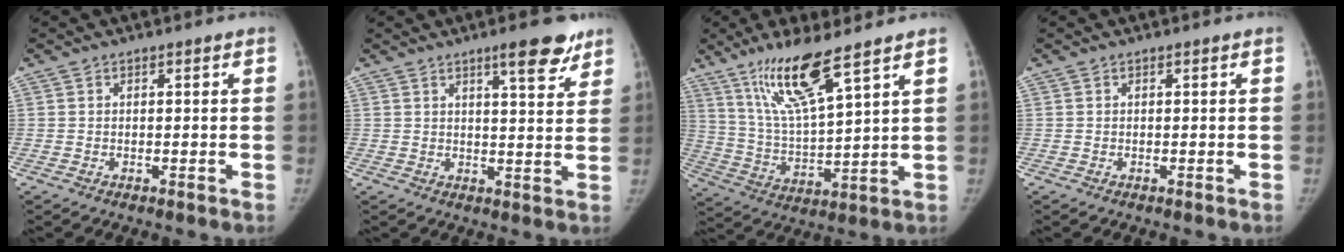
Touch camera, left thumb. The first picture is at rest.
{"total": 8.0, "force": [5.4, 2.0, 5.6], "torque": [-0.059, -0.030, 0.074]}
{"total": 14.2, "force": [9.3, 2.2, 10.5], "torque": [-0.194, -0.050, 0.192]}
{"total": 0.0}